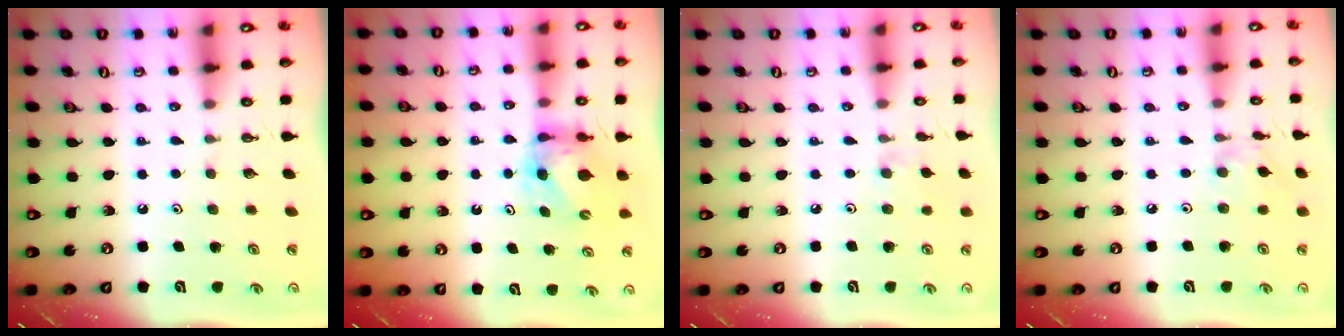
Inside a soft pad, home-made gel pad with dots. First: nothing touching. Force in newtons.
{"total": 6.4, "press": 6.4, "slide": 0.3}
{"total": 2.7, "press": 2.6, "slide": 0.5}
{"total": 3.4, "press": 3.4, "slide": 0.4}